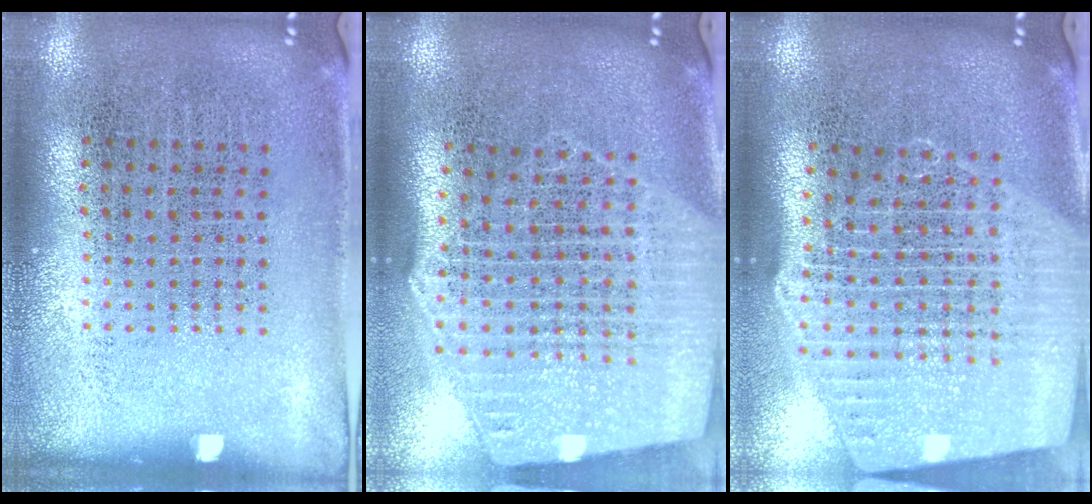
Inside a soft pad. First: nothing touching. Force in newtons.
{"total": 2.7, "press": 2.3, "slide": 1.4}
{"total": 2.8, "press": 2.3, "slide": 1.5}